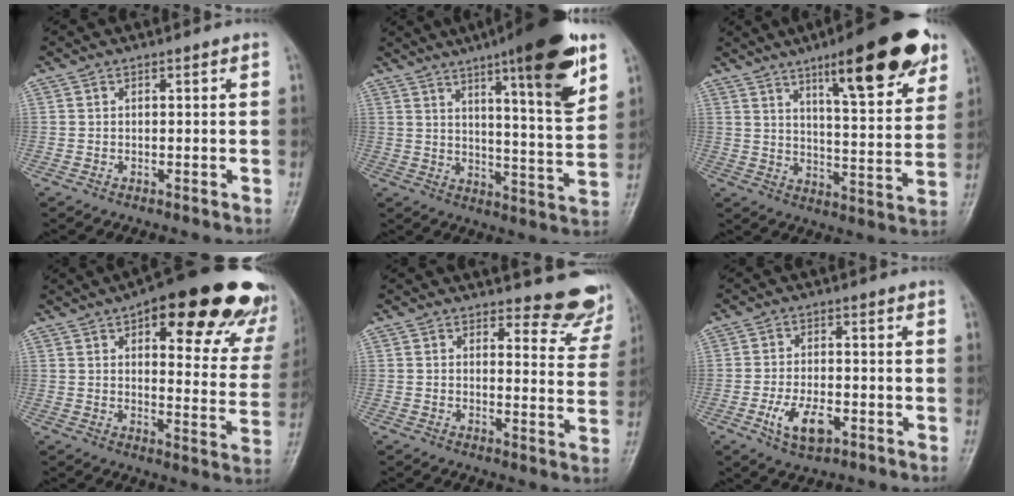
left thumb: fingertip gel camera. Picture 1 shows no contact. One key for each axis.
{"total": 19.2, "fx": 10.6, "fy": 3.3, "fz": 15.7, "tx": -0.199, "ty": -0.052, "tz": 0.154}
{"total": 20.3, "fx": 12.0, "fy": 5.0, "fz": 15.6, "tx": -0.185, "ty": -0.050, "tz": 0.177}
{"total": 26.6, "fx": 16.8, "fy": 9.8, "fz": 18.1, "tx": -0.189, "ty": -0.051, "tz": 0.204}
{"total": 8.4, "fx": 7.9, "fy": 2.5, "fz": 1.4, "tx": 0.016, "ty": -0.072, "tz": 0.074}
{"total": 6.7, "fx": -2.7, "fy": 3.4, "fz": 5.2, "tx": -0.095, "ty": 0.006, "tz": -0.045}